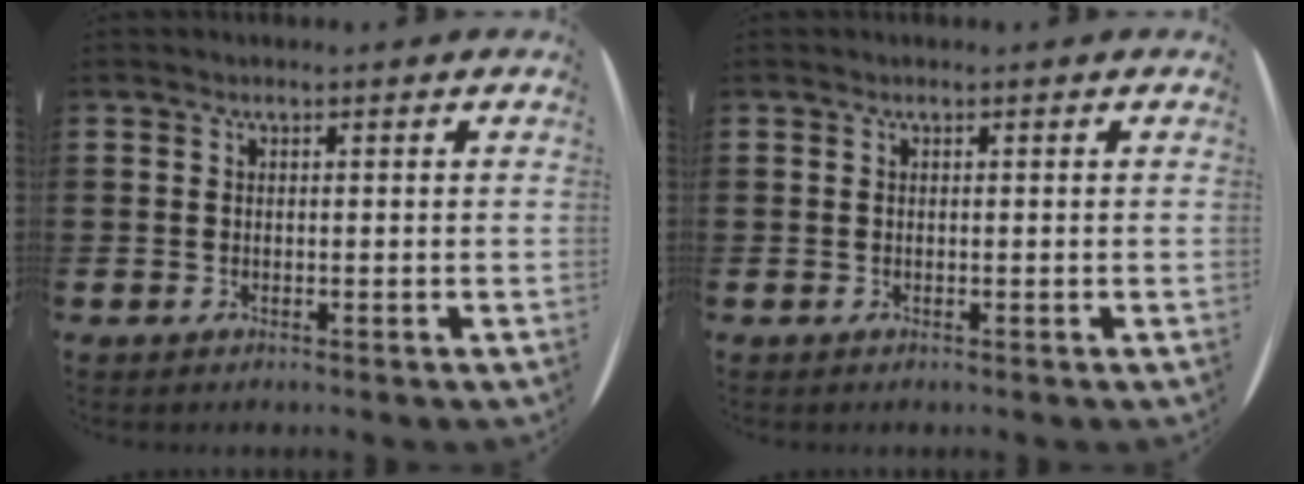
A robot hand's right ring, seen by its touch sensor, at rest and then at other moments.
{"total": 0.0}